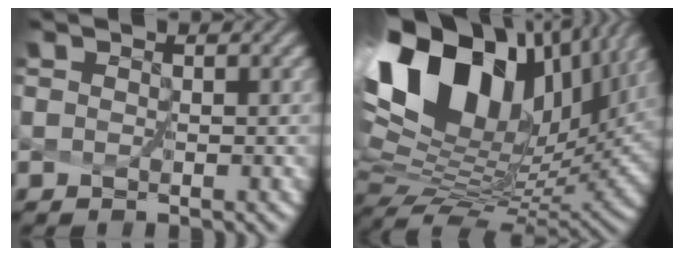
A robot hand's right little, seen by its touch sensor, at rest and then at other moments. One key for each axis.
{"total": 16.9, "fx": 8.2, "fy": 8.4, "fz": 12.2, "tx": -0.246, "ty": 0.042, "tz": 0.142}